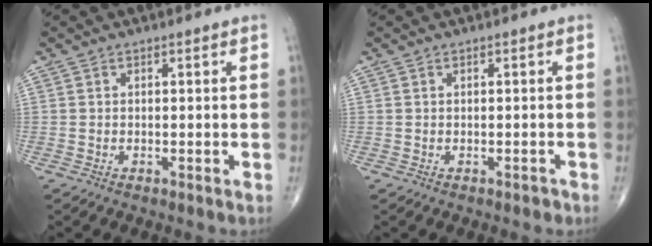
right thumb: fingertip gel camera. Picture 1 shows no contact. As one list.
[{"total": 0.7, "force": [-0.5, 0.4, 0.2], "torque": [0.002, 0.001, -0.009]}]